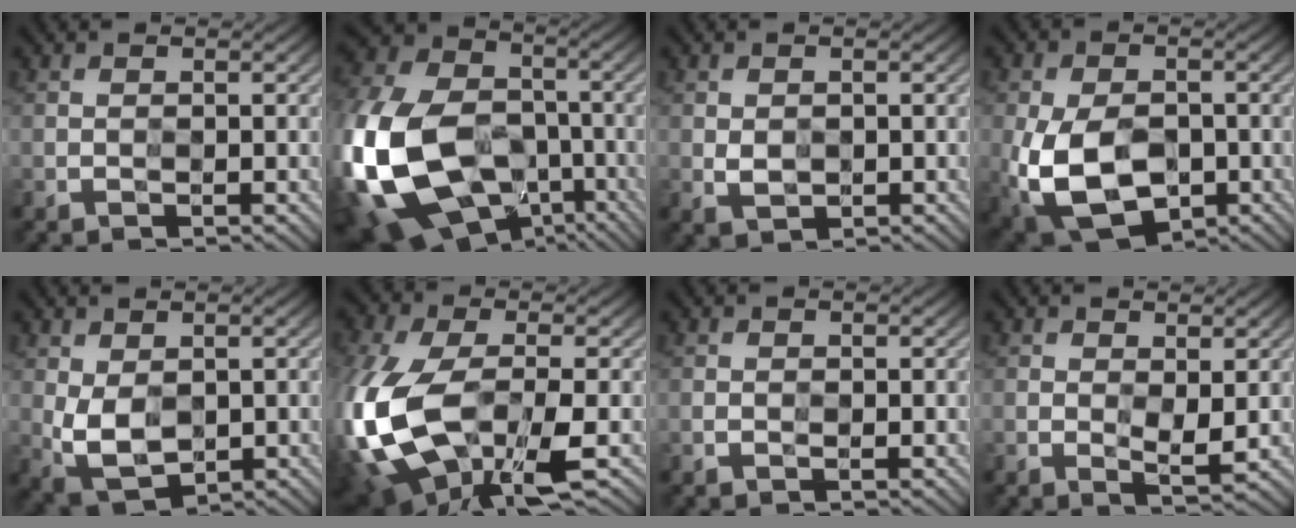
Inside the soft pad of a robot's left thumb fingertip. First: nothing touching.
{"total": 20.2, "force": [-6.3, 14.7, 12.4], "torque": [-0.330, -0.039, -0.109]}
{"total": 1.3, "force": [0.7, 1.1, 0.1], "torque": [-0.004, 0.001, 0.017]}
{"total": 10.9, "force": [-2.8, 7.3, 7.6], "torque": [-0.177, -0.025, -0.048]}
{"total": 4.1, "force": [0.8, 2.9, 2.8], "torque": [-0.075, -0.004, 0.019]}
{"total": 15.5, "force": [-4.5, 8.2, 12.3], "torque": [-0.323, -0.027, -0.078]}
{"total": 0.0}
{"total": 2.9, "force": [0.4, 1.5, 2.4], "torque": [-0.042, 0.000, 0.011]}